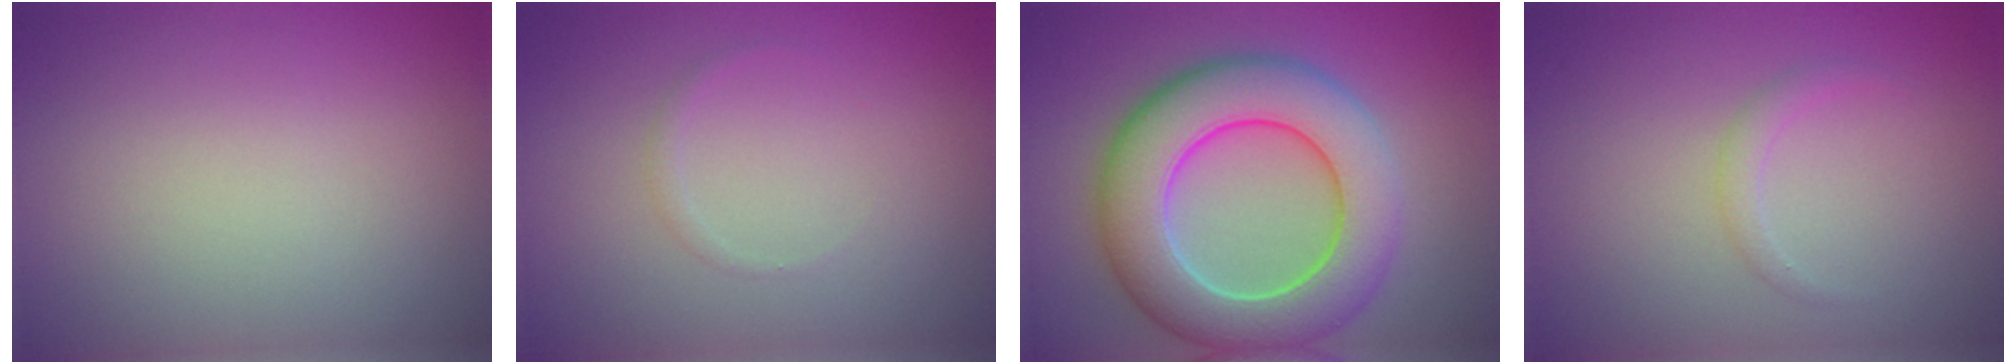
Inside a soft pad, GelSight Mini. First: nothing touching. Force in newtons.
{"total": 0.6, "press": 0.6, "slide": 0.1}
{"total": 10.0, "press": 10.0, "slide": 0.4}
{"total": 1.1, "press": 1.1, "slide": 0.0}